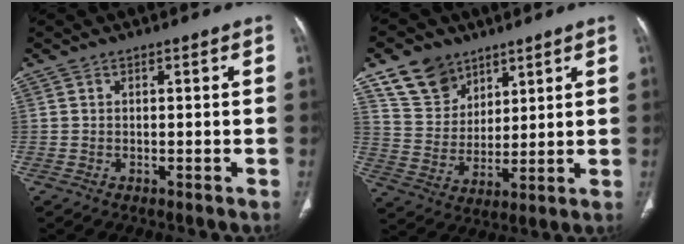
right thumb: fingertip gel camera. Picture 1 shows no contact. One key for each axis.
{"total": 11.0, "fx": 7.3, "fy": 7.6, "fz": 3.1, "tx": -0.029, "ty": -0.037, "tz": 0.146}